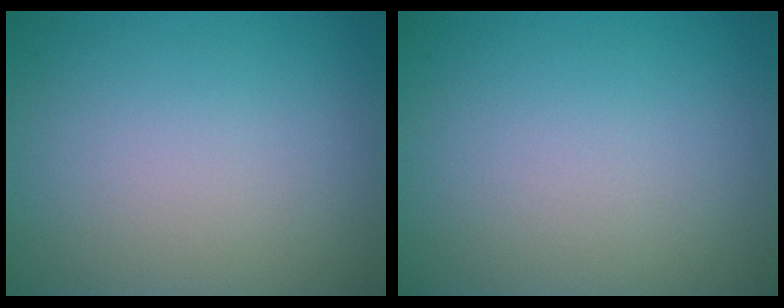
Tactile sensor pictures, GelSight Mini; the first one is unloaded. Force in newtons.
{"total": 0.0}